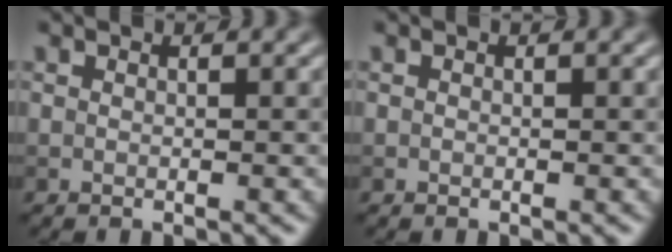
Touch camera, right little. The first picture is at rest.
{"total": 0.0}